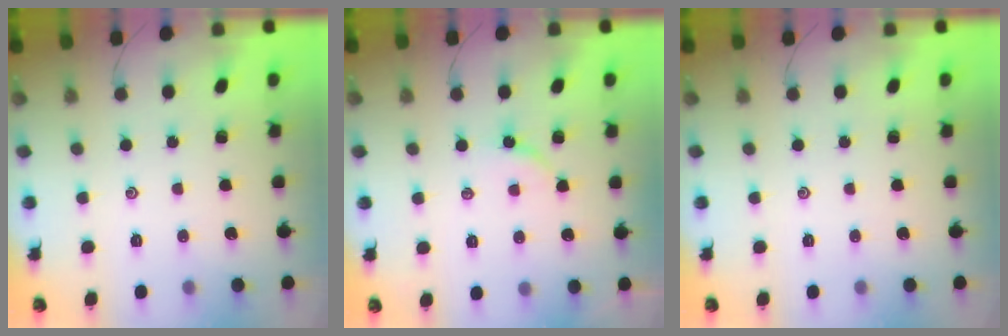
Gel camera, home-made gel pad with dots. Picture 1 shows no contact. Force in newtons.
{"total": 4.9, "press": 4.8, "slide": 0.5}
{"total": 0.0}